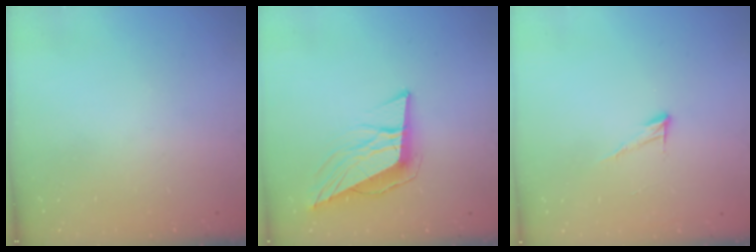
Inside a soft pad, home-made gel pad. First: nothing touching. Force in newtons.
{"total": 11.2, "press": 10.6, "slide": 3.7}
{"total": 5.9, "press": 5.9, "slide": 0.3}